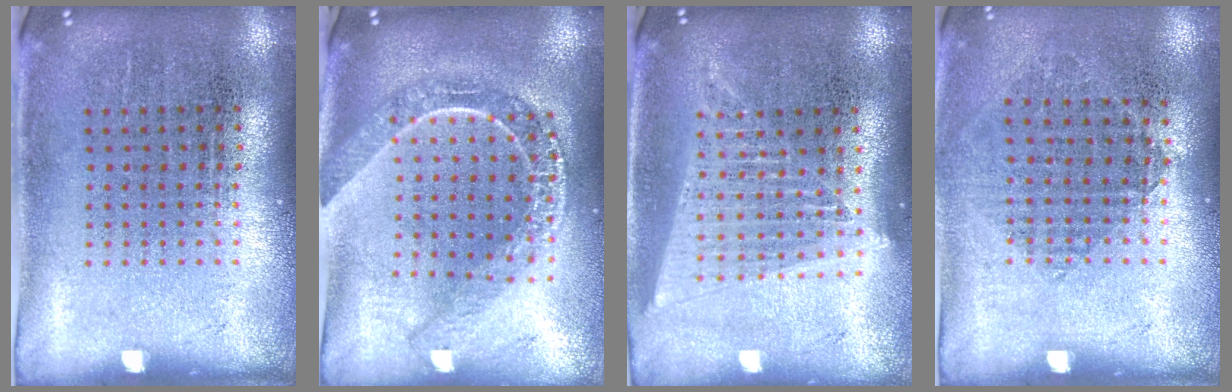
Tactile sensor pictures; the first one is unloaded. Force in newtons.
{"total": 2.1, "press": 1.8, "slide": 1.1}
{"total": 1.7, "press": 1.6, "slide": 0.7}
{"total": 0.9, "press": 0.8, "slide": 0.3}